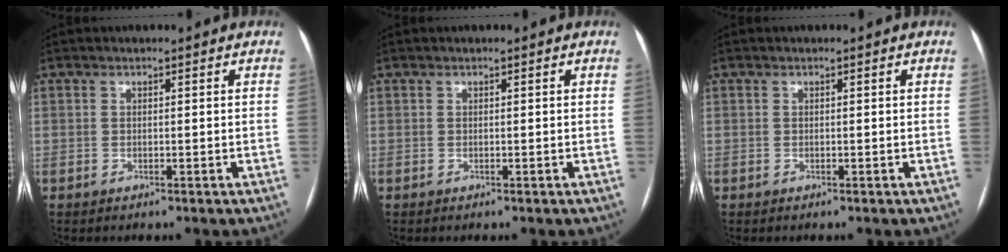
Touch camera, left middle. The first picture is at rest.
{"total": 0.0}
{"total": 0.0}